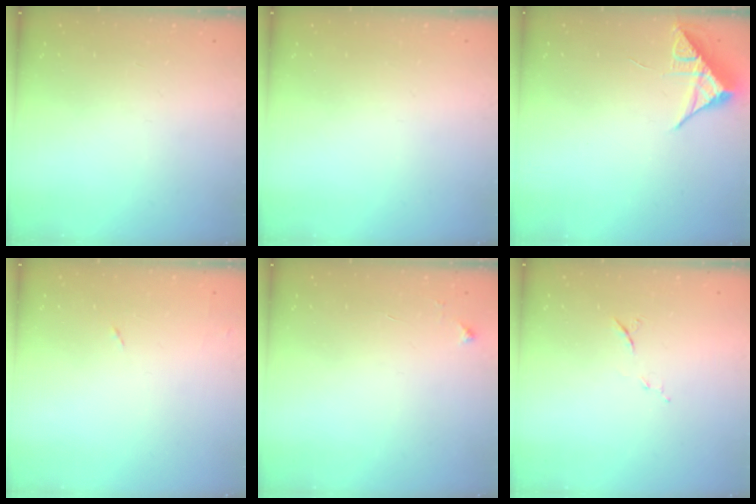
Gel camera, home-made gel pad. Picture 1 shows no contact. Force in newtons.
{"total": 0.0}
{"total": 7.7, "press": 7.7, "slide": 0.4}
{"total": 4.6, "press": 4.6, "slide": 0.6}
{"total": 3.9, "press": 3.8, "slide": 0.6}
{"total": 6.4, "press": 6.3, "slide": 1.3}